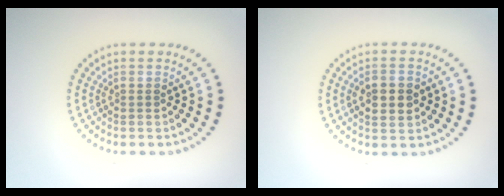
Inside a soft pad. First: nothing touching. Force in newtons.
{"total": 3.7, "press": 3.7, "slide": 0.1}